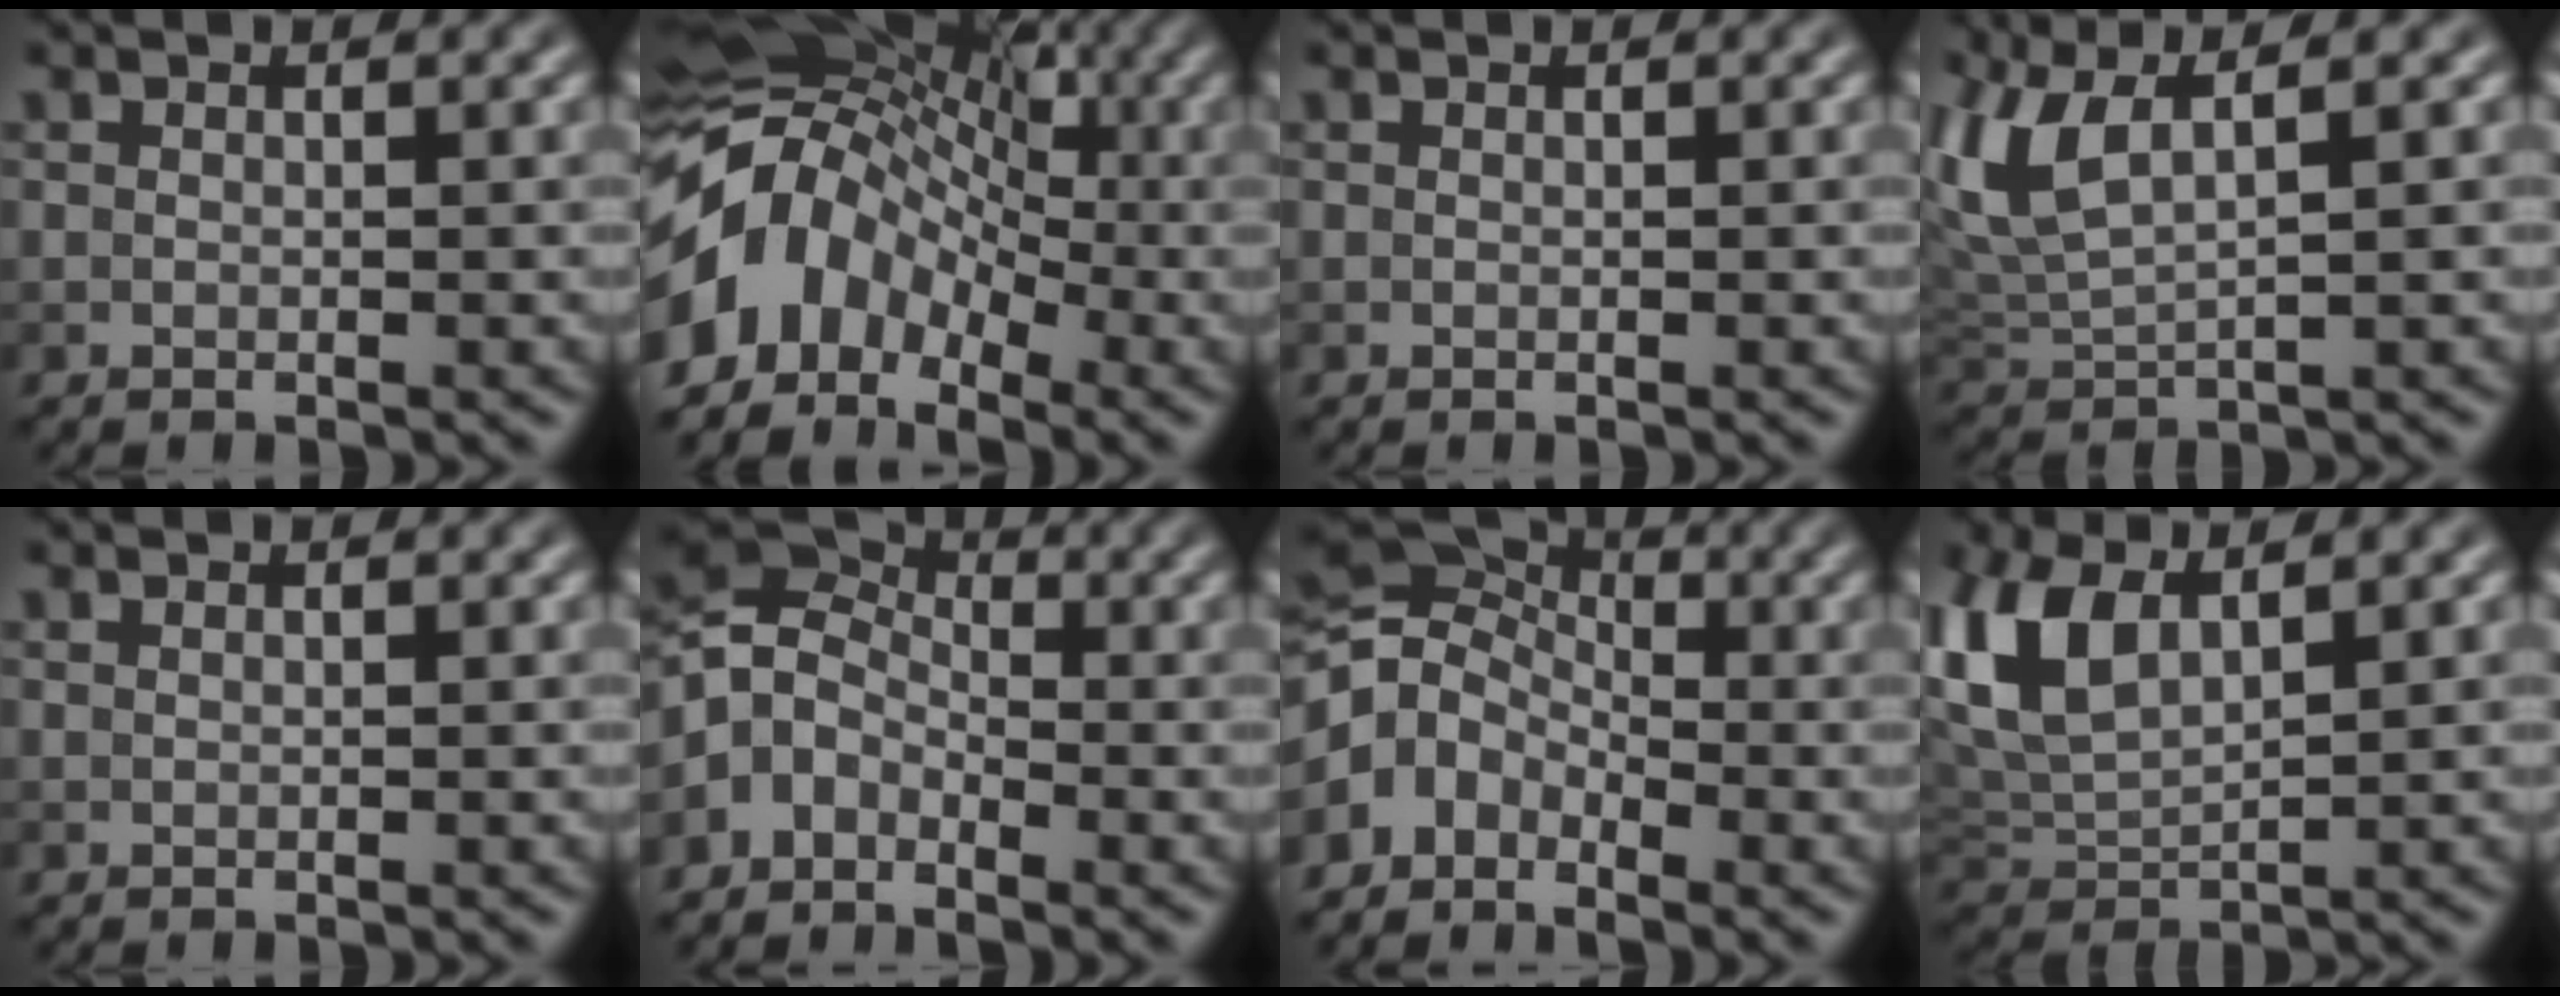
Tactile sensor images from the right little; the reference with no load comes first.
{"total": 9.4, "force": [-2.9, 6.7, 5.9], "torque": [-0.096, 0.015, -0.070]}
{"total": 0.0}
{"total": 5.9, "force": [2.9, 2.0, 4.7], "torque": [-0.121, 0.011, 0.059]}
{"total": 0.0}
{"total": 4.1, "force": [-2.0, 3.0, 2.0], "torque": [-0.041, 0.006, -0.056]}
{"total": 5.6, "force": [-2.3, 4.1, 3.0], "torque": [-0.057, 0.007, -0.067]}
{"total": 6.6, "force": [2.7, 3.2, 5.1], "torque": [-0.132, 0.009, 0.052]}